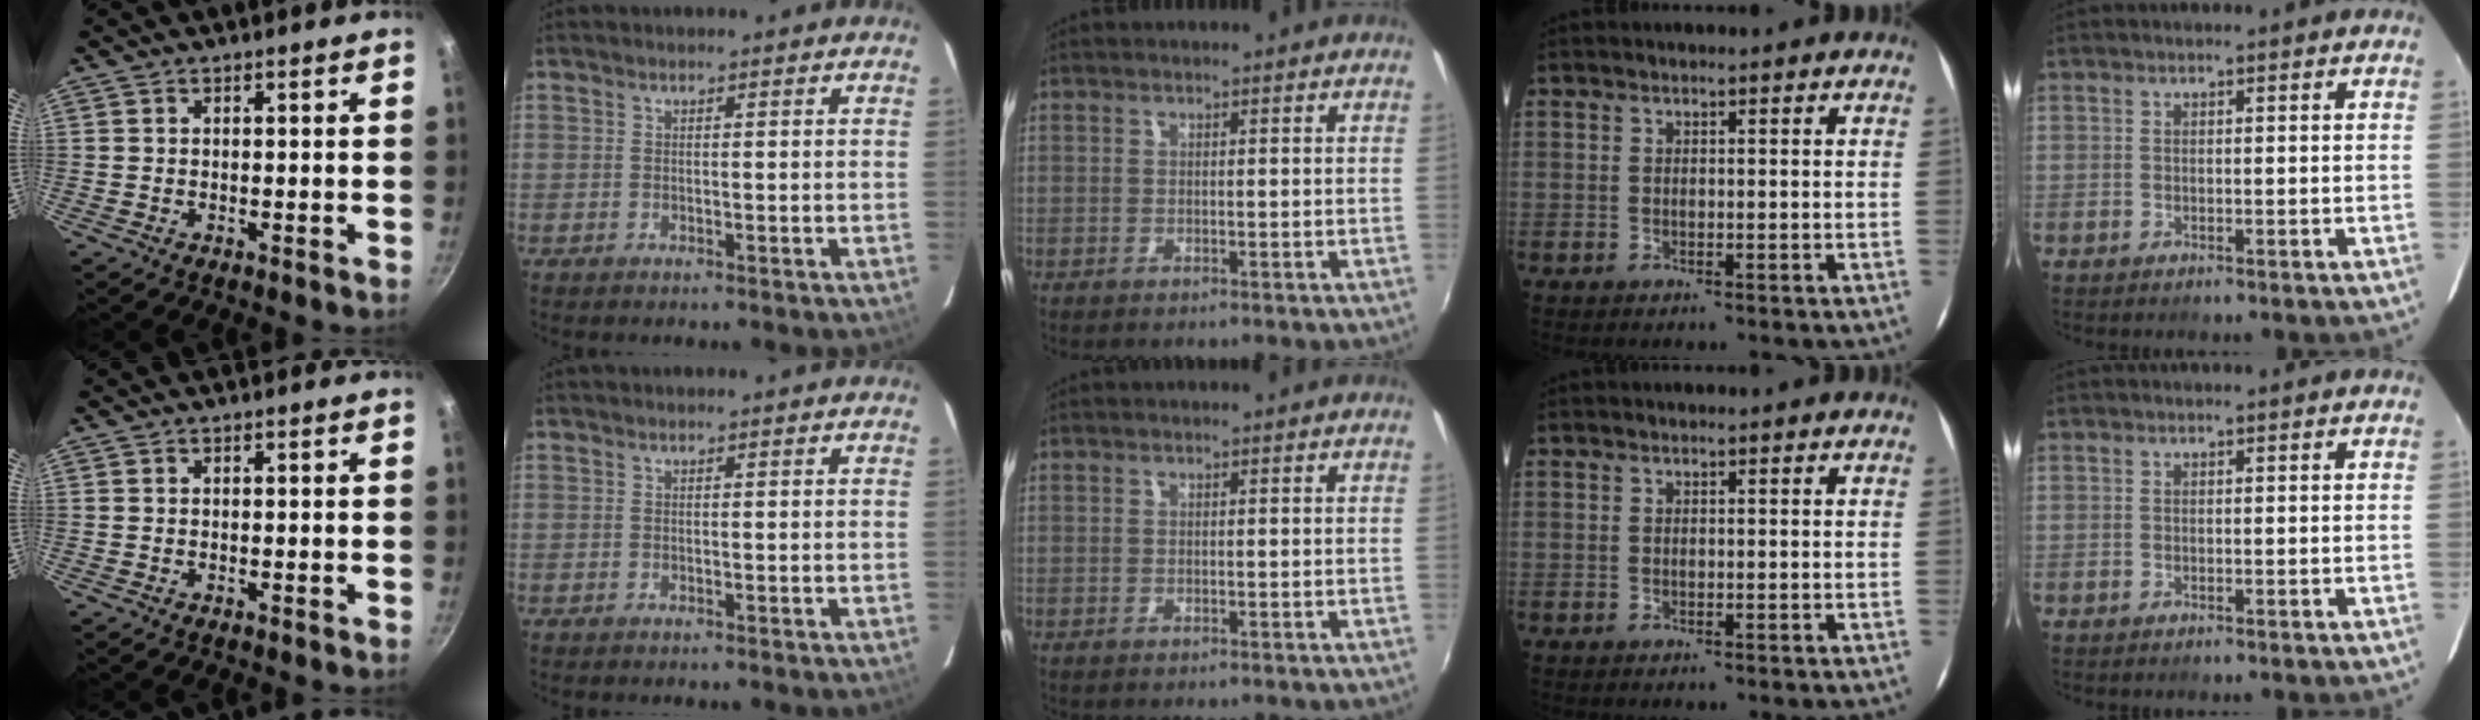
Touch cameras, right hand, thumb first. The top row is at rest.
{}